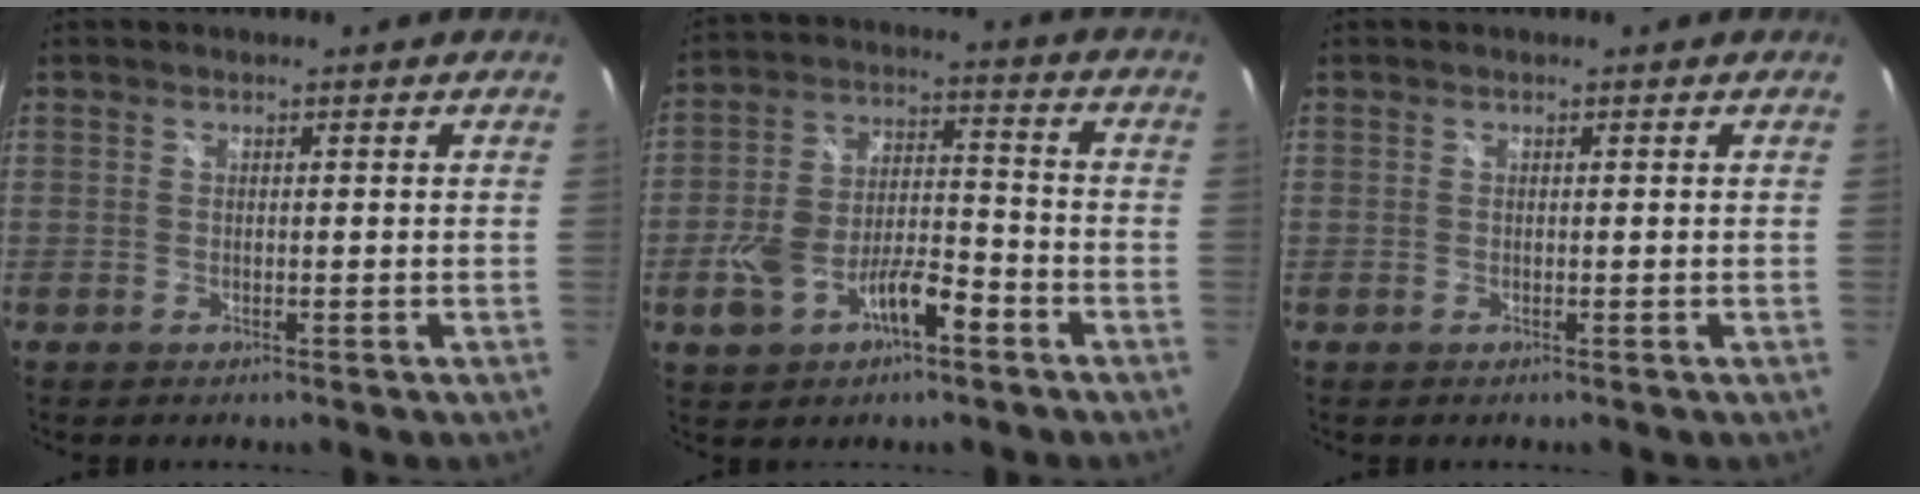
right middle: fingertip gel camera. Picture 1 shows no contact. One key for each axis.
{"total": 12.3, "fx": -6.0, "fy": 6.2, "fz": 8.8, "tx": -0.180, "ty": 0.013, "tz": -0.097}
{"total": 0.0}